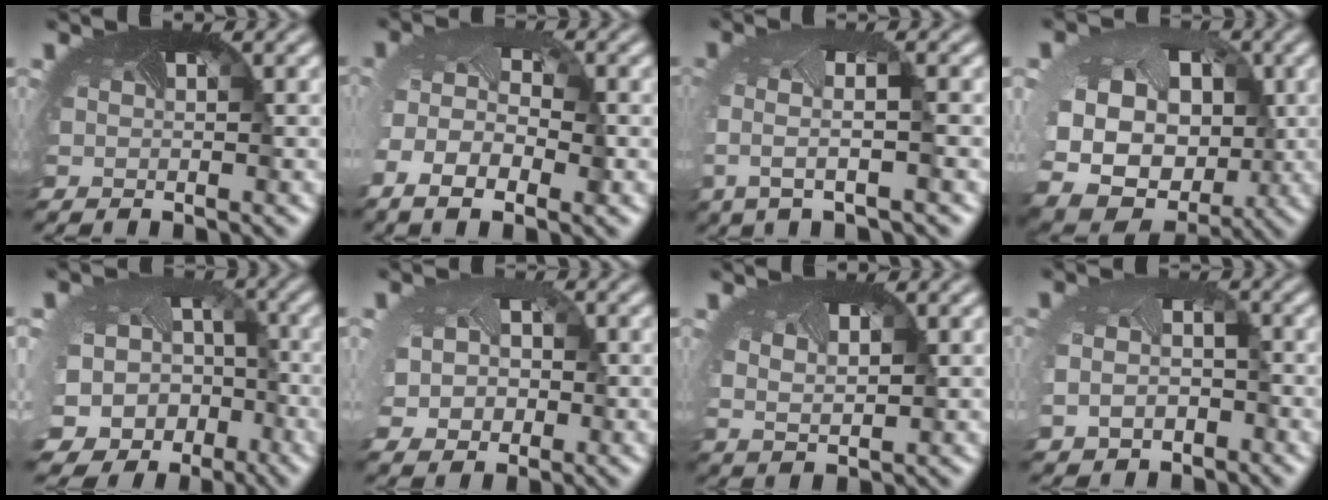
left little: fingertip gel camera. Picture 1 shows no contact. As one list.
[{"total": 5.5, "force": [-2.1, 2.9, 4.2], "torque": [-0.100, -0.023, -0.038]}, {"total": 2.5, "force": [-0.4, 0.1, 2.4], "torque": [-0.057, -0.005, -0.014]}, {"total": 15.6, "force": [0.1, 12.8, 9.0], "torque": [-0.190, -0.045, 0.005]}, {"total": 15.9, "force": [-7.2, 13.0, 5.6], "torque": [-0.149, -0.071, -0.100]}, {"total": 5.5, "force": [-0.1, 4.4, 3.2], "torque": [-0.071, -0.017, 0.006]}, {"total": 1.4, "force": [0.8, 0.5, 1.0], "torque": [-0.034, -0.010, 0.017]}, {"total": 4.0, "force": [-1.3, 3.0, 2.3], "torque": [-0.058, -0.031, -0.011]}]